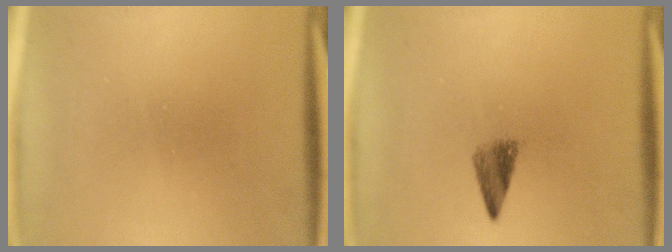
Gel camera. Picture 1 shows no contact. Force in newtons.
{"total": 2.7}